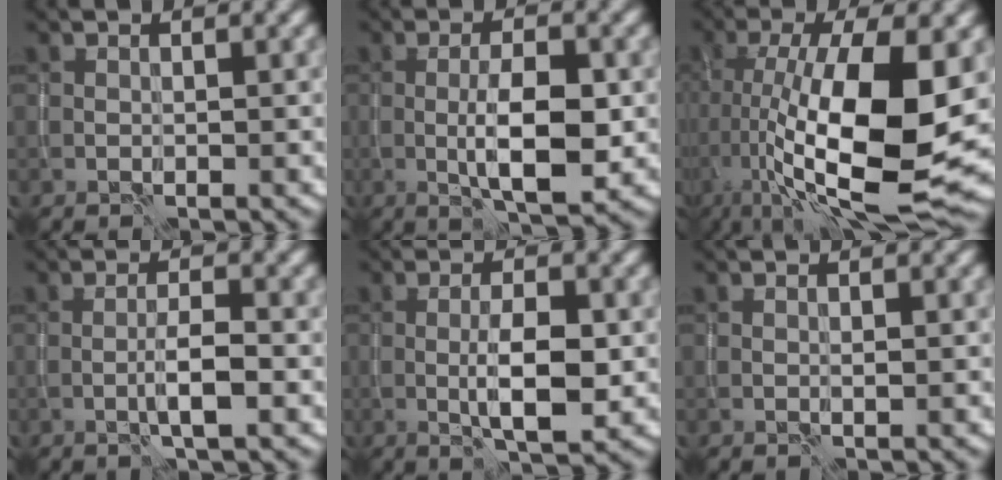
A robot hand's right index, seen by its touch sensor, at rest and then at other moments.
{"total": 5.6, "force": [-0.8, 1.7, 5.3], "torque": [-0.093, -0.004, -0.013]}
{"total": 14.5, "force": [-1.4, 5.1, 13.5], "torque": [-0.239, -0.014, -0.022]}
{"total": 2.5, "force": [-0.8, 0.2, 2.3], "torque": [-0.042, 0.001, -0.017]}
{"total": 4.3, "force": [-0.7, 1.2, 4.1], "torque": [-0.076, -0.003, -0.011]}
{"total": 0.0}